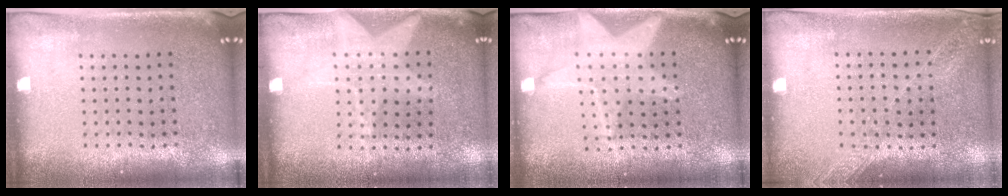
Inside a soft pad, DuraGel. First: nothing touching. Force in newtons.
{"total": 1.3, "press": 0.9, "slide": 0.9}
{"total": 1.2, "press": 1.2, "slide": 0.2}
{"total": 1.3, "press": 1.2, "slide": 0.2}